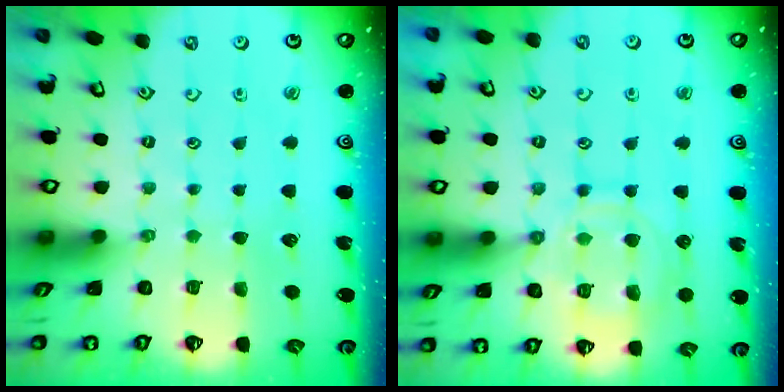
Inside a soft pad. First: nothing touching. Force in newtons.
{"total": 12.8, "press": 12.8, "slide": 1.1}